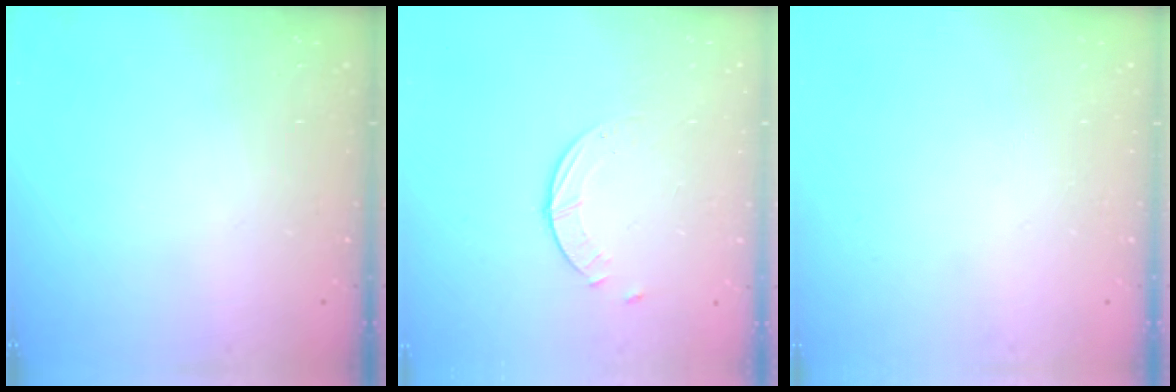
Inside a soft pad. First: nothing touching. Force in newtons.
{"total": 2.5, "press": 2.5, "slide": 0.3}
{"total": 0.0}